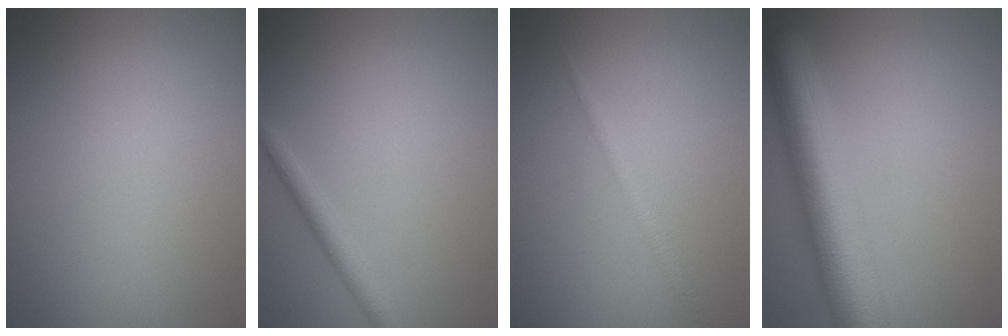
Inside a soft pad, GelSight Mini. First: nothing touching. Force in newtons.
{"total": 1.9, "press": 1.9, "slide": 0.1}
{"total": 1.4, "press": 1.4, "slide": 0.1}
{"total": 8.6, "press": 8.6, "slide": 0.3}